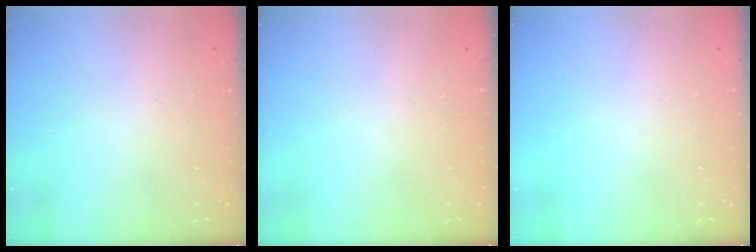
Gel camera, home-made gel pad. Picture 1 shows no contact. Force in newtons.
{"total": 0.0}
{"total": 1.7, "press": 1.7, "slide": 0.1}